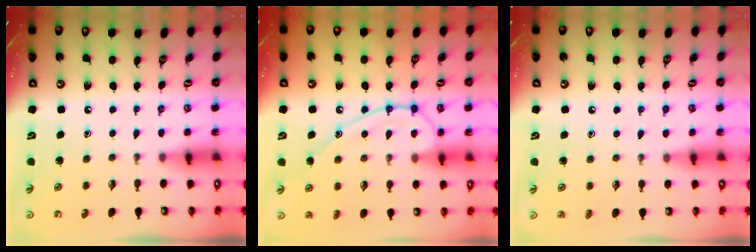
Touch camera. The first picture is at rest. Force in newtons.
{"total": 14.3, "press": 14.3, "slide": 1.5}
{"total": 4.2, "press": 4.2, "slide": 0.6}